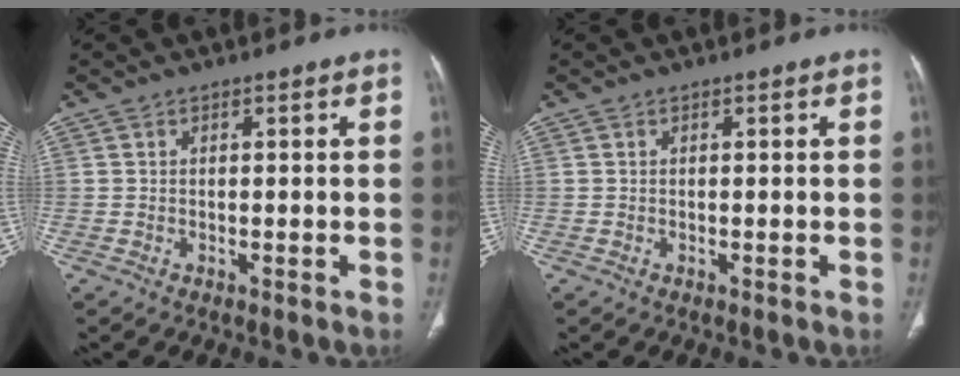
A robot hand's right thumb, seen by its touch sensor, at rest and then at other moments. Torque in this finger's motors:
{"motor_torque": [0.00, 0.00, 0.00, 0.00, 0.00]}